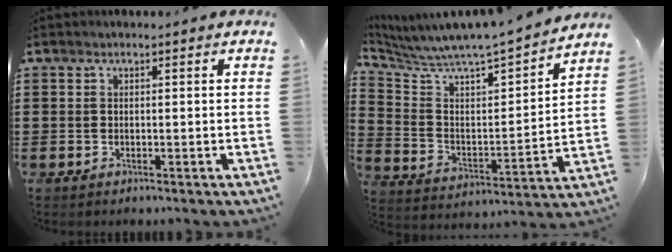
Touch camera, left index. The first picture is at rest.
{"total": 5.4, "force": [5.3, -0.4, 1.1], "torque": [-0.054, -0.063, 0.079]}